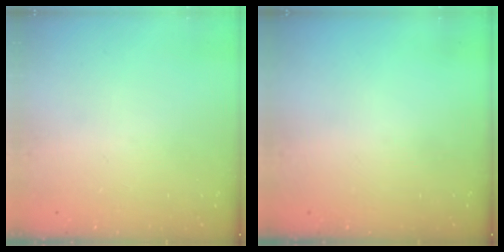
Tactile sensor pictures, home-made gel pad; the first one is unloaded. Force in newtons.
{"total": 0.0}